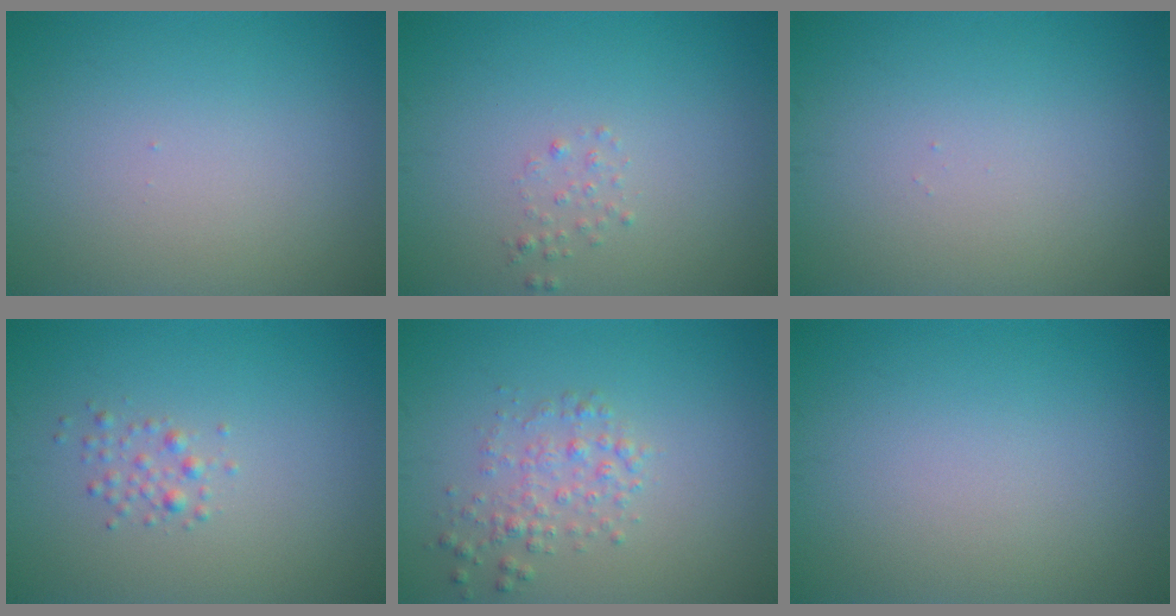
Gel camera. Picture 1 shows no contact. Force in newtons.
{"total": 0.8, "press": 0.8, "slide": 0.1}
{"total": 0.0}
{"total": 1.2, "press": 1.2, "slide": 0.0}
{"total": 2.1, "press": 2.1, "slide": 0.1}
{"total": 0.0}